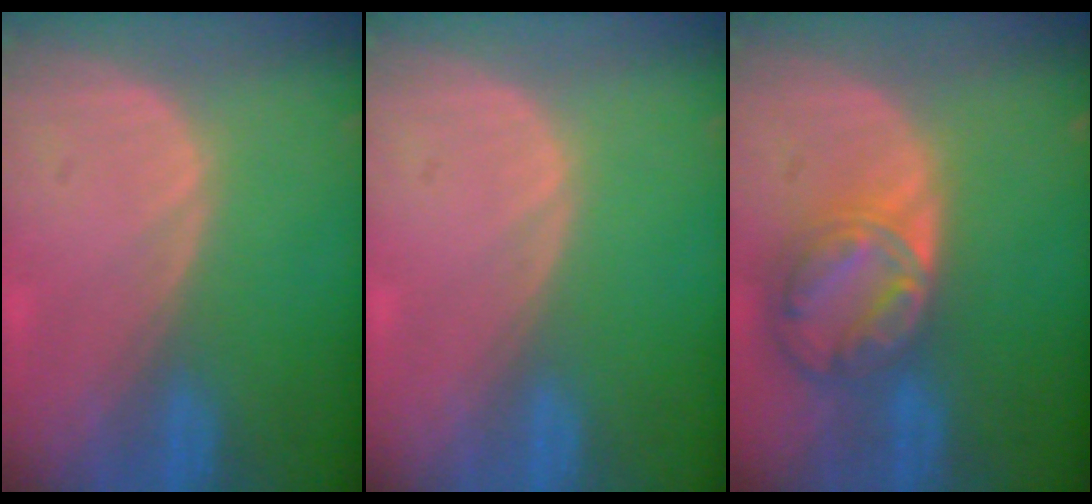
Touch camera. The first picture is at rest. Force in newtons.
{"total": 0.0}
{"total": 8.6, "press": 7.3, "slide": 4.5}